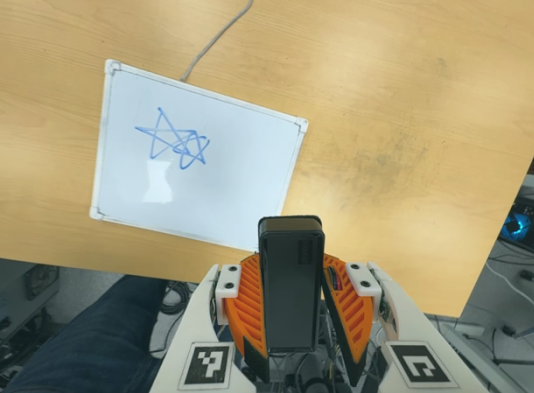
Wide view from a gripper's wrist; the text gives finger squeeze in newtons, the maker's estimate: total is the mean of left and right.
{"total": 5.7, "left": 5.0, "right": 6.3}